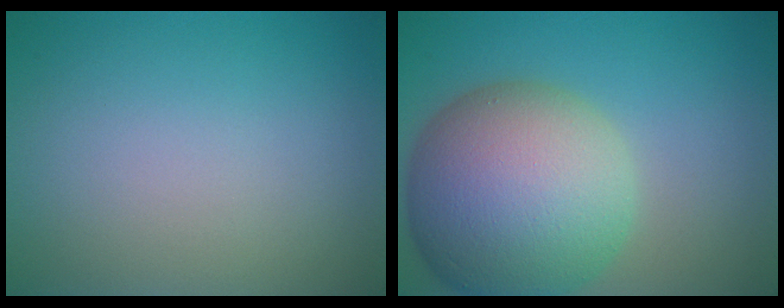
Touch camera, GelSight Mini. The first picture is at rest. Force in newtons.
{"total": 13.5, "press": 13.4, "slide": 0.6}